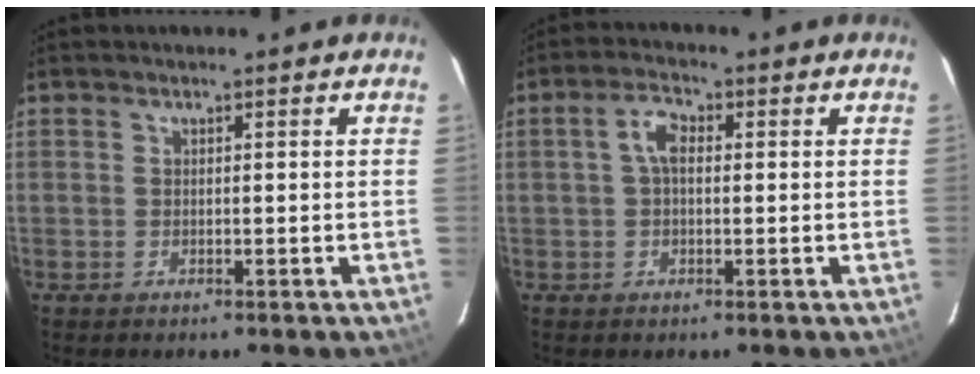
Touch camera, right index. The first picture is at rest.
{"total": 3.8, "force": [0.4, 2.1, 3.1], "torque": [-0.061, 0.013, 0.008]}